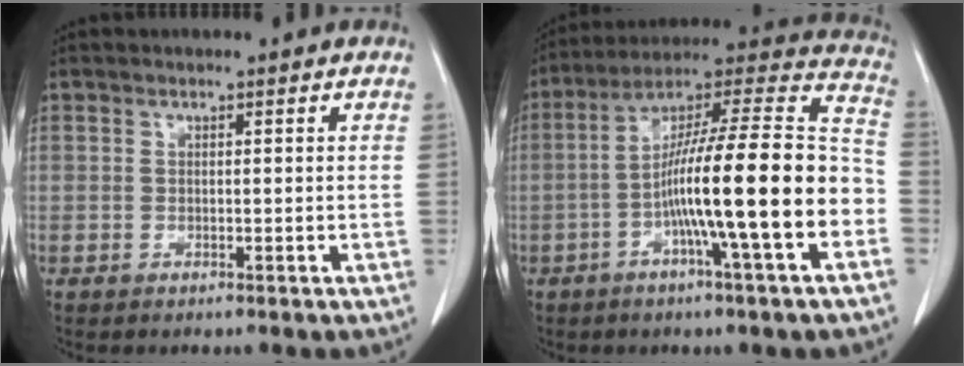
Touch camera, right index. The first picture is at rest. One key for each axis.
{"total": 21.0, "fx": -5.4, "fy": 0.6, "fz": 20.3, "tx": -0.302, "ty": 0.016, "tz": -0.093}